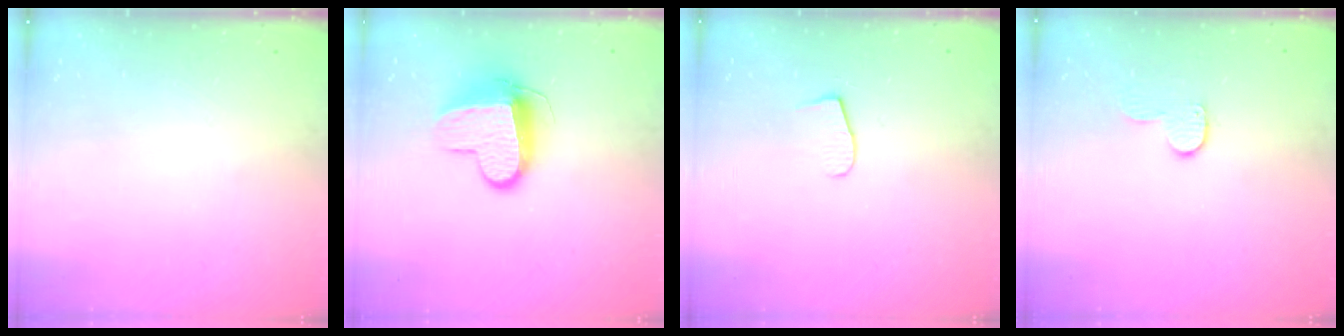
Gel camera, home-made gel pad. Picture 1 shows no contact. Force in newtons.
{"total": 11.1, "press": 11.1, "slide": 0.4}
{"total": 7.5, "press": 7.5, "slide": 0.6}
{"total": 5.6, "press": 5.6, "slide": 0.4}